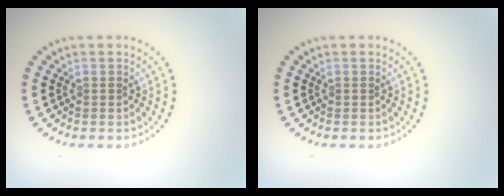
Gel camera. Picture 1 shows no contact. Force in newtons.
{"total": 0.0}